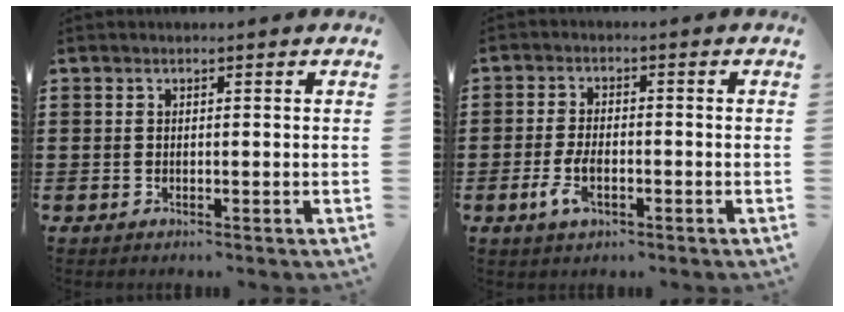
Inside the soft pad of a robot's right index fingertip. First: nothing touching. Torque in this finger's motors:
{"motor_torque": [1.69, 0.45, 0.32, 0.11]}